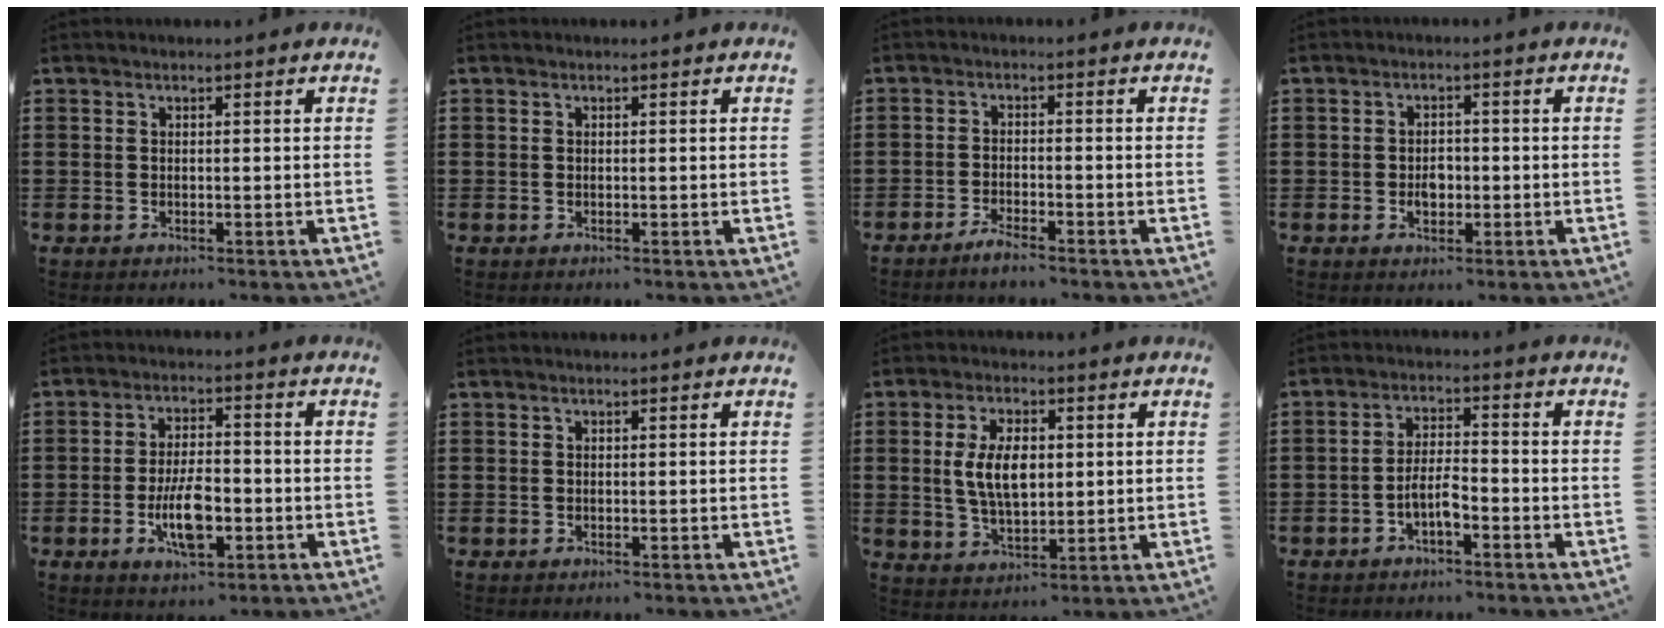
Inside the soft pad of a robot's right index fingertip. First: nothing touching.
{"total": 0.0}
{"total": 2.3, "force": [-2.2, 0.1, 0.8], "torque": [-0.017, 0.003, -0.040]}
{"total": 2.5, "force": [-0.5, 1.8, 1.7], "torque": [-0.027, 0.001, -0.013]}
{"total": 7.6, "force": [-2.4, 3.0, 6.6], "torque": [-0.127, -0.004, -0.047]}
{"total": 0.0}
{"total": 7.3, "force": [0.7, 3.9, 6.2], "torque": [-0.129, 0.004, 0.005]}
{"total": 4.7, "force": [-2.2, 1.4, 3.9], "torque": [-0.082, 0.004, -0.044]}